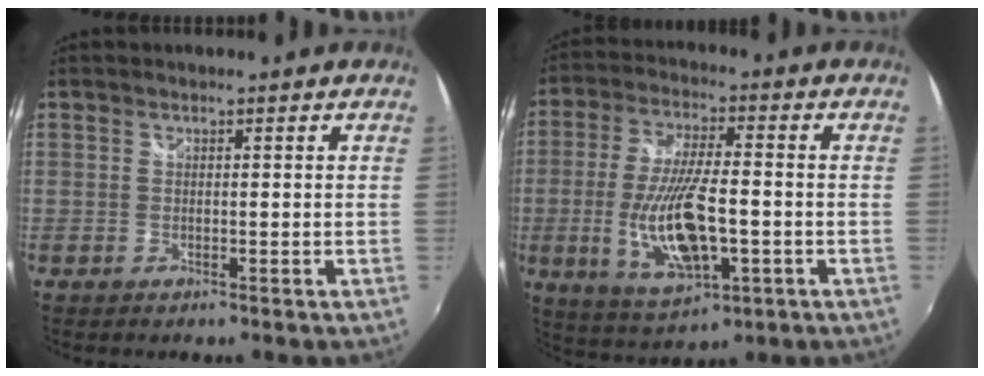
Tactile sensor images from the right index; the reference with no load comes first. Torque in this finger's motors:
{"motor_torque": [2.01, -0.13, 0.81, 0.21]}